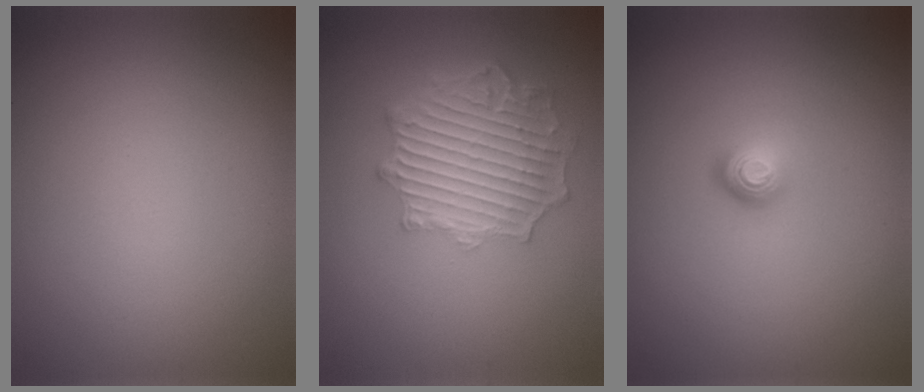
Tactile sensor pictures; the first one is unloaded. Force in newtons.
{"total": 6.3, "press": 4.8, "slide": 4.1}
{"total": 1.9, "press": 1.3, "slide": 1.4}